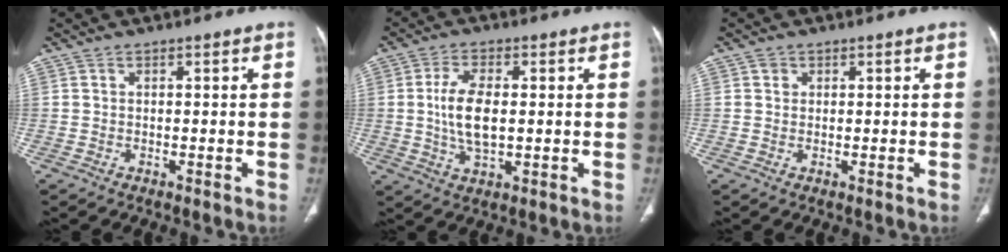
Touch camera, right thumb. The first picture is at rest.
{"total": 8.3, "force": [0.5, 4.0, 7.3], "torque": [-0.147, -0.005, 0.011]}
{"total": 1.1, "force": [0.4, 1.0, 0.2], "torque": [0.003, 0.000, 0.005]}